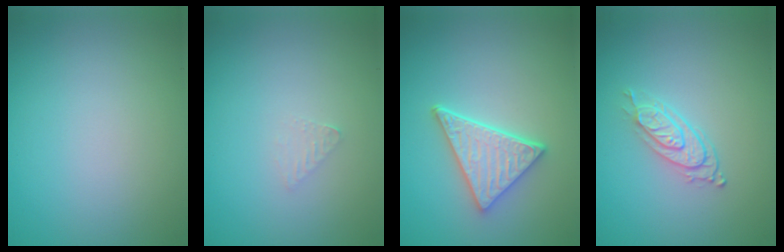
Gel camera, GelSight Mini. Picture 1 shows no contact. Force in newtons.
{"total": 0.8, "press": 0.8, "slide": 0.1}
{"total": 4.6, "press": 3.7, "slide": 2.7}
{"total": 2.7, "press": 2.1, "slide": 1.6}